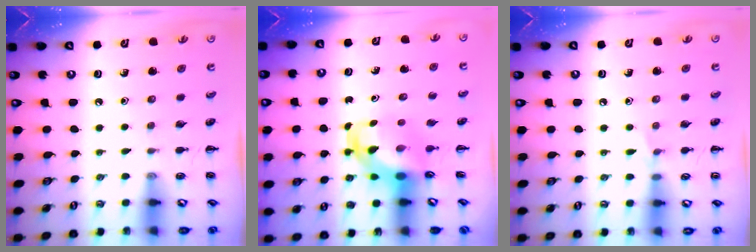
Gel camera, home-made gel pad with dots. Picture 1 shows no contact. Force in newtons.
{"total": 5.5, "press": 5.4, "slide": 1.1}
{"total": 3.7, "press": 3.4, "slide": 1.4}